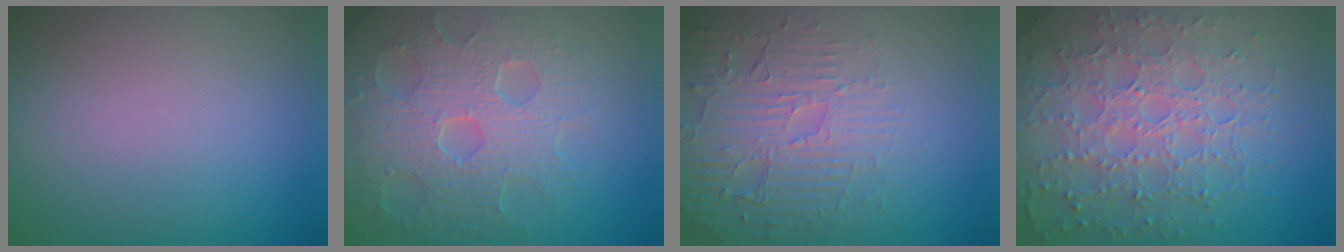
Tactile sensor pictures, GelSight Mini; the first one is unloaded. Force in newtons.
{"total": 8.3, "press": 5.9, "slide": 5.9}
{"total": 5.3, "press": 3.8, "slide": 3.7}
{"total": 7.7, "press": 5.6, "slide": 5.3}